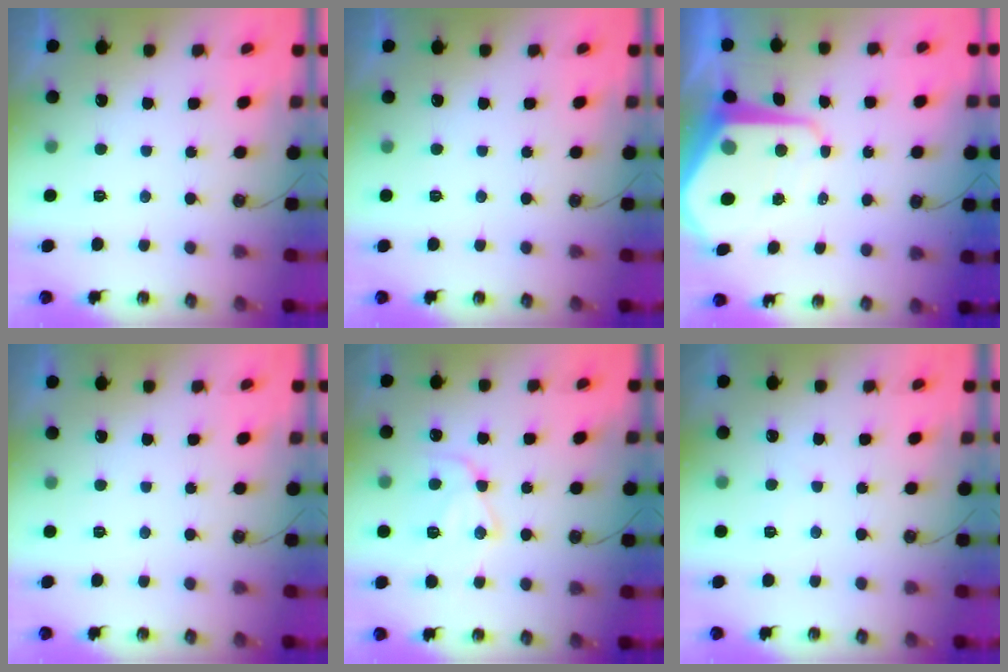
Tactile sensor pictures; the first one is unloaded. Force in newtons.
{"total": 0.0}
{"total": 12.2, "press": 12.2, "slide": 1.0}
{"total": 0.0}
{"total": 12.5, "press": 12.4, "slide": 1.2}
{"total": 2.3, "press": 2.2, "slide": 0.4}